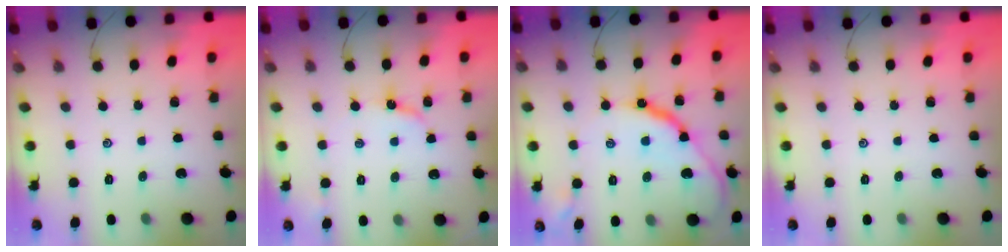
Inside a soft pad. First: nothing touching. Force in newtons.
{"total": 4.4, "press": 4.4, "slide": 0.2}
{"total": 13.4, "press": 13.3, "slide": 0.5}
{"total": 0.0}